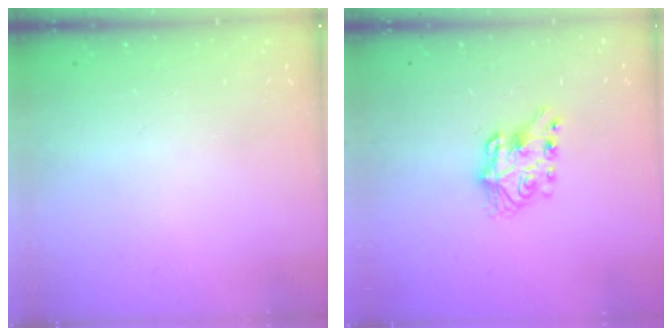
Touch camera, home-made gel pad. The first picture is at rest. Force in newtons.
{"total": 6.9, "press": 6.9, "slide": 0.3}